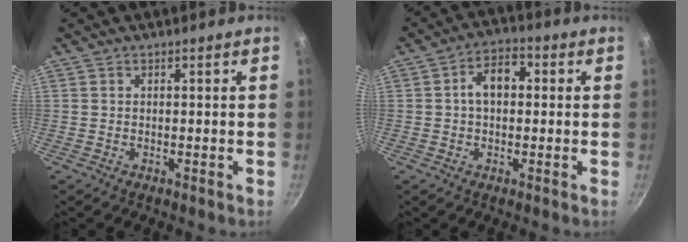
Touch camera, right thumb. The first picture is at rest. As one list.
[{"total": 6.7, "force": [0.7, 4.5, 4.9], "torque": [-0.053, 0.020, 0.001]}]